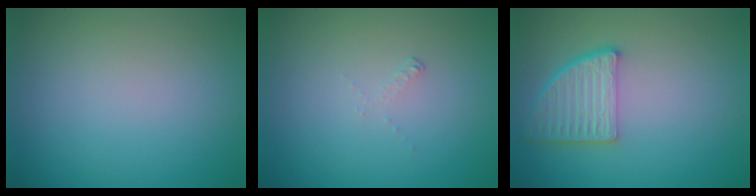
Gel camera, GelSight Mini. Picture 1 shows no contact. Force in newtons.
{"total": 0.6, "press": 0.2, "slide": 0.6}
{"total": 4.5, "press": 3.6, "slide": 2.7}